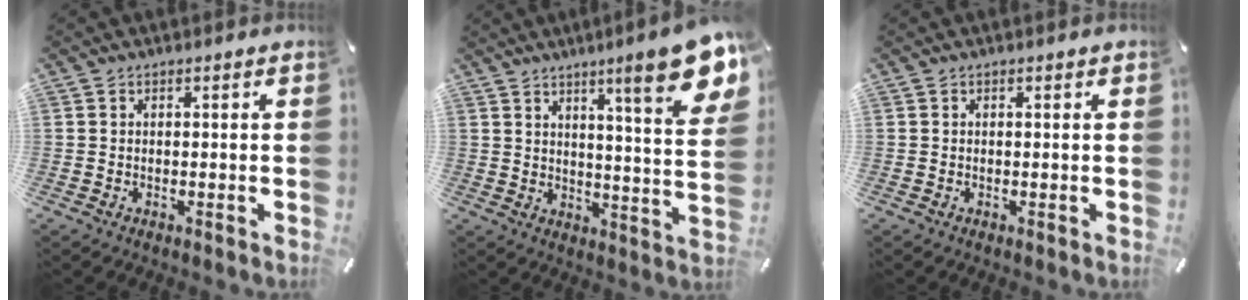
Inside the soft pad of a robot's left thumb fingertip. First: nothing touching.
{"total": 16.0, "force": [9.5, 2.3, 12.6], "torque": [-0.181, -0.063, 0.143]}
{"total": 0.0}